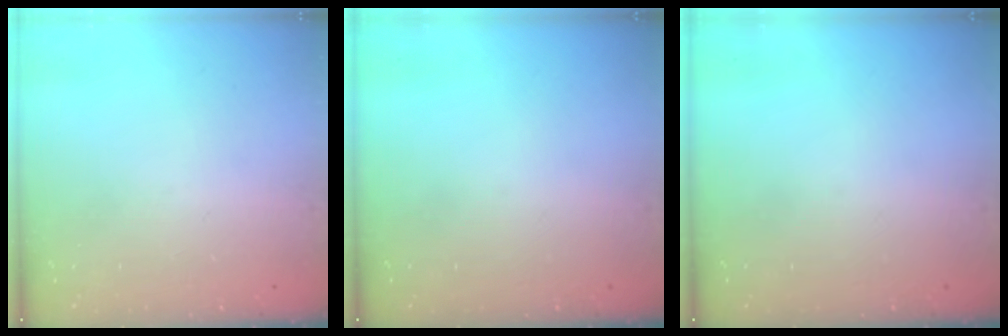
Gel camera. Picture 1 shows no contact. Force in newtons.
{"total": 0.0}
{"total": 0.0}